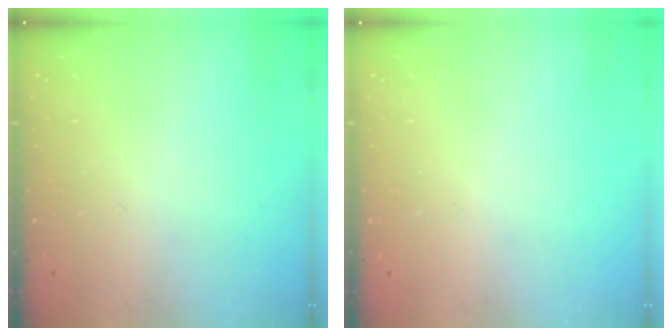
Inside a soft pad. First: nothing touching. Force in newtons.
{"total": 0.0}